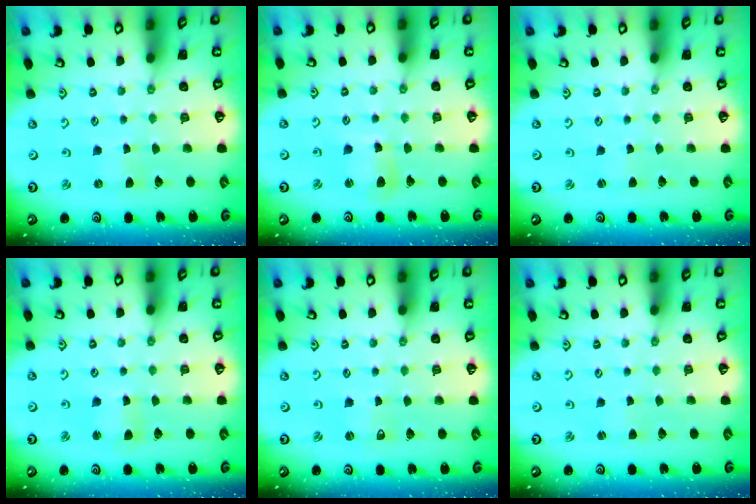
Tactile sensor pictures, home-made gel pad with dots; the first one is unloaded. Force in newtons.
{"total": 5.2, "press": 5.1, "slide": 0.8}
{"total": 0.9, "press": 0.9, "slide": 0.1}
{"total": 2.5, "press": 2.5, "slide": 0.3}
{"total": 2.3, "press": 2.2, "slide": 0.4}
{"total": 0.9, "press": 0.9, "slide": 0.1}